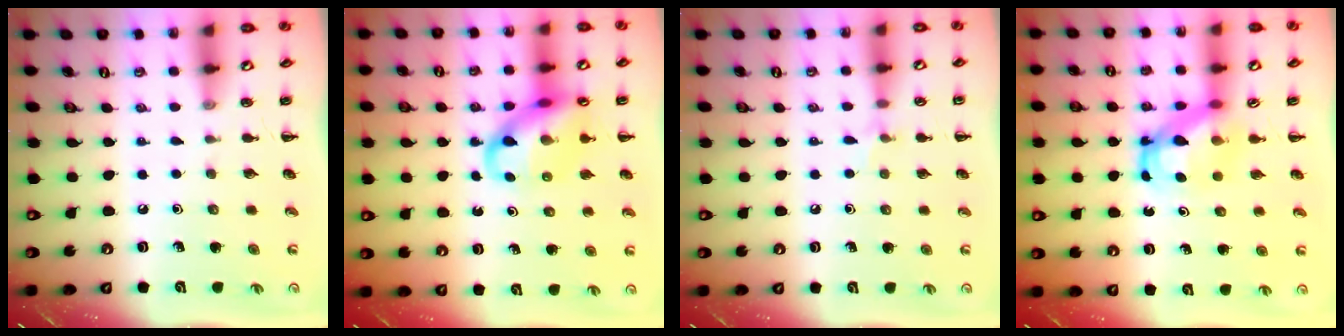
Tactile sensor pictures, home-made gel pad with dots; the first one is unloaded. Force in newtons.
{"total": 15.3, "press": 15.0, "slide": 3.1}
{"total": 5.1, "press": 4.8, "slide": 1.6}
{"total": 5.2, "press": 5.2, "slide": 0.7}